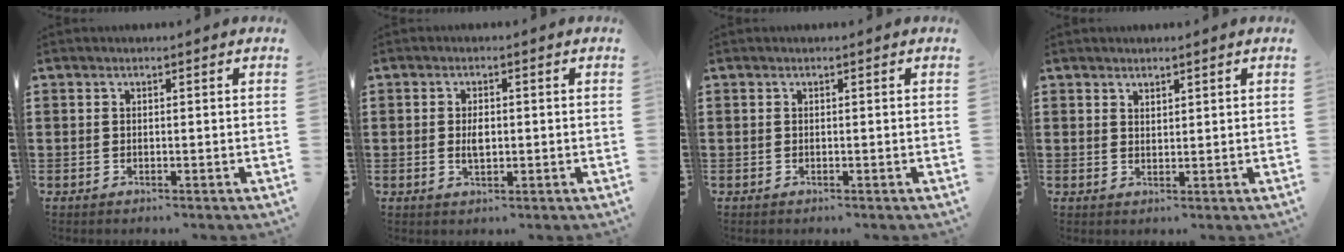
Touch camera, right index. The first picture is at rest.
{"total": 2.6, "force": [0.2, 1.2, 2.3], "torque": [-0.045, 0.000, 0.005]}
{"total": 0.0}
{"total": 1.6, "force": [1.5, 0.5, -0.1], "torque": [-0.001, 0.002, 0.030]}